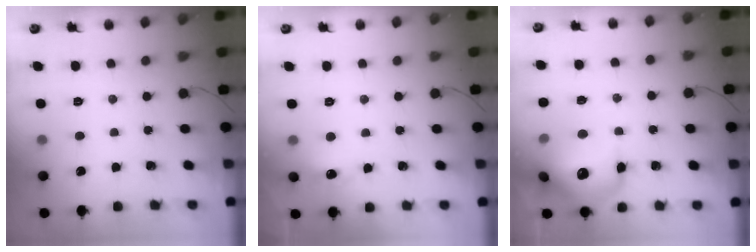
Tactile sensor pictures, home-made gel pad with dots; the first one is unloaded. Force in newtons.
{"total": 7.1, "press": 7.0, "slide": 1.4}
{"total": 18.7, "press": 18.5, "slide": 2.3}